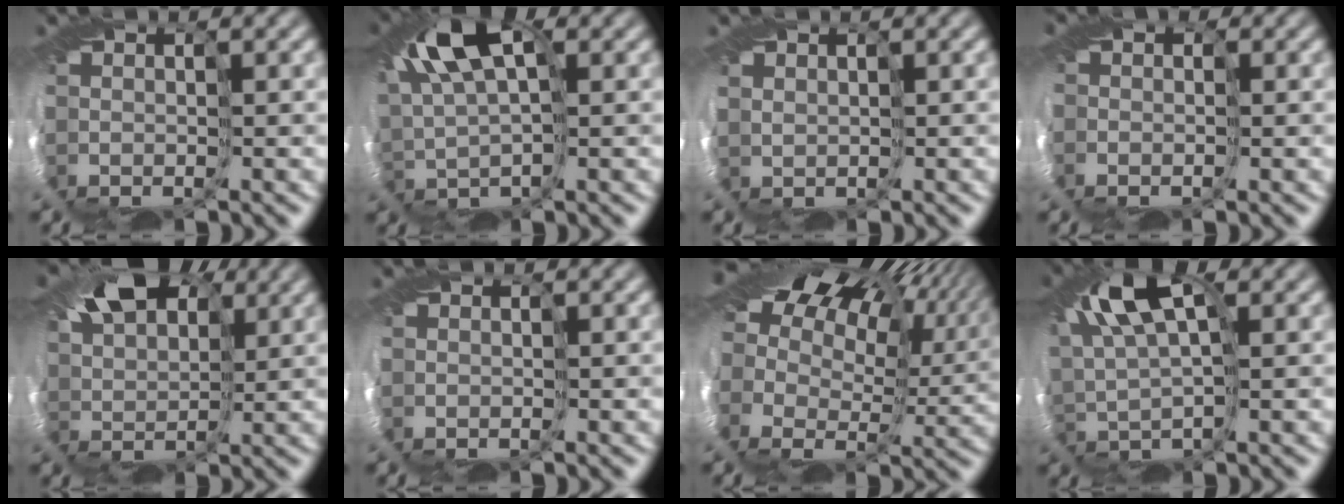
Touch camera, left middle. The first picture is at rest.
{"total": 7.5, "force": [2.7, 3.6, 6.0], "torque": [-0.129, 0.019, 0.040]}
{"total": 0.7, "force": [0.4, 0.4, -0.4], "torque": [0.001, 0.000, 0.008]}
{"total": 5.3, "force": [0.3, 4.4, 2.9], "torque": [-0.051, 0.003, -0.004]}
{"total": 7.2, "force": [4.2, 4.2, 4.1], "torque": [-0.092, 0.026, 0.063]}
{"total": 0.0}
{"total": 19.1, "force": [7.1, 12.3, 12.8], "torque": [-0.246, 0.036, 0.111]}
{"total": 6.8, "force": [2.6, 2.8, 5.6], "torque": [-0.123, 0.016, 0.039]}